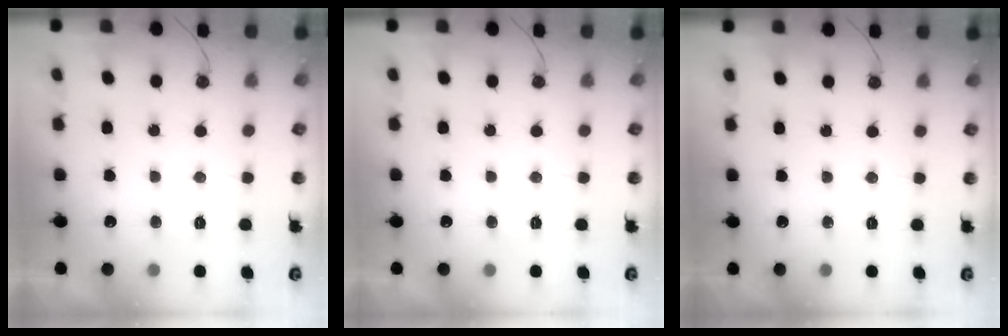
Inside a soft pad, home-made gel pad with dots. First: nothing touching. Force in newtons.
{"total": 0.0}
{"total": 0.0}